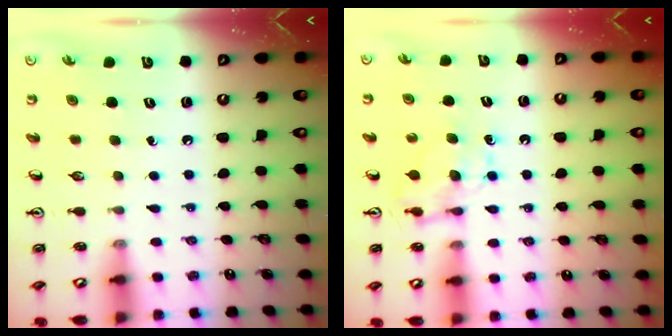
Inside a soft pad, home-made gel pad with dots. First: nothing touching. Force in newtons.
{"total": 6.0, "press": 6.0, "slide": 0.5}